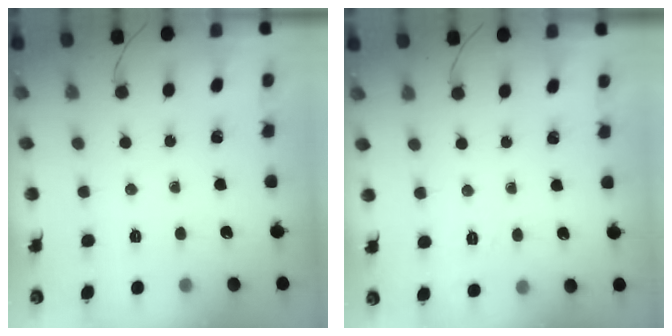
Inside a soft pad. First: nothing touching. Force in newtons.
{"total": 1.8, "press": 0.3, "slide": 1.8}